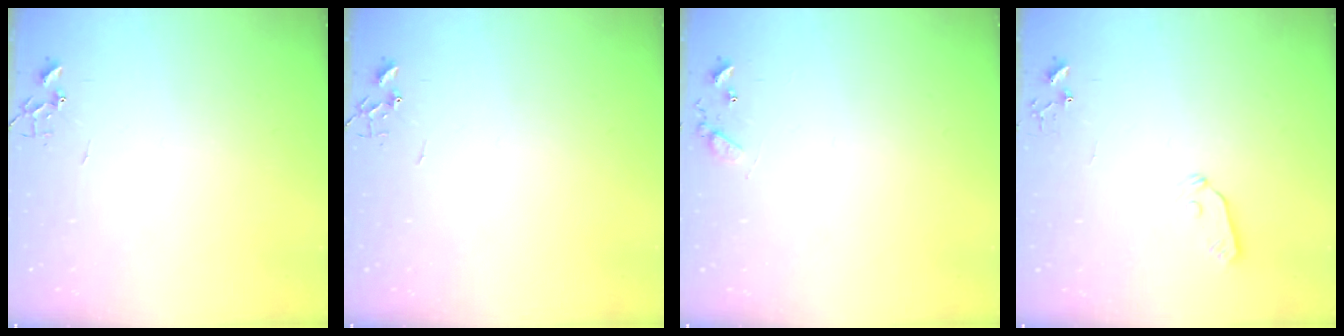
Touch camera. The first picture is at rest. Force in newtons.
{"total": 0.0}
{"total": 7.7, "press": 7.6, "slide": 0.5}
{"total": 3.8, "press": 3.7, "slide": 0.5}